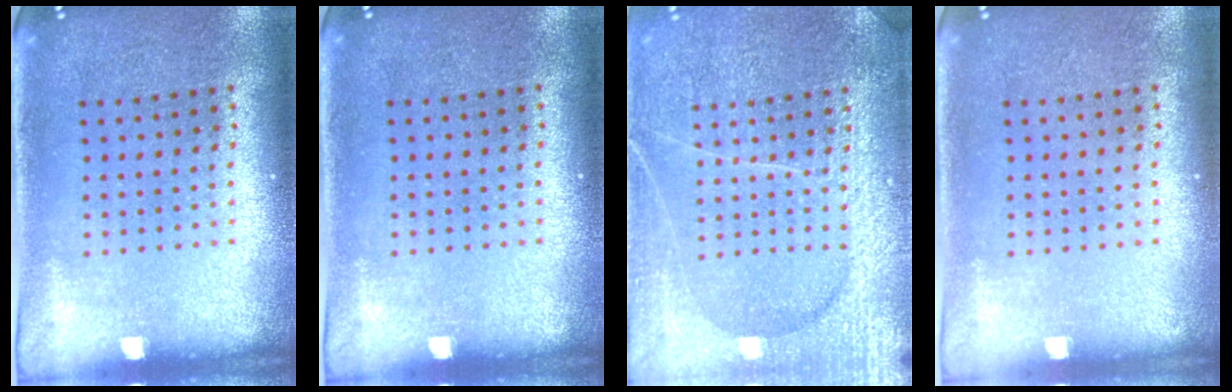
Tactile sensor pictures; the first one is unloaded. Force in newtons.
{"total": 0.0}
{"total": 6.1, "press": 6.0, "slide": 0.9}
{"total": 0.0}